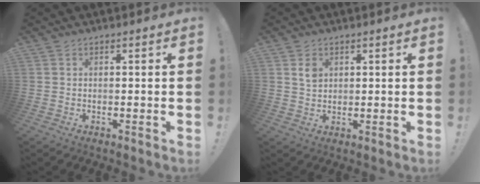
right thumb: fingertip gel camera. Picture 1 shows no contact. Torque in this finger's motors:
{"motor_torque": [0.24, 0.14, 0.07, -0.02, 0.00]}